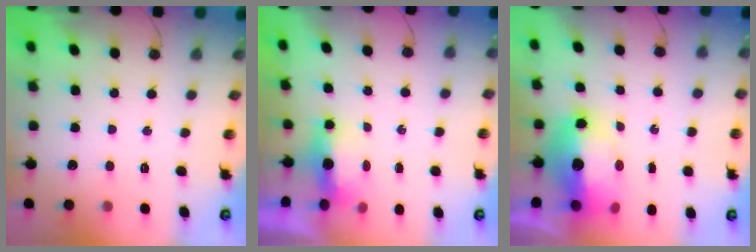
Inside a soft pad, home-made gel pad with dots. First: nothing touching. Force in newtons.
{"total": 5.9, "press": 5.2, "slide": 2.7}
{"total": 16.3, "press": 16.2, "slide": 1.7}